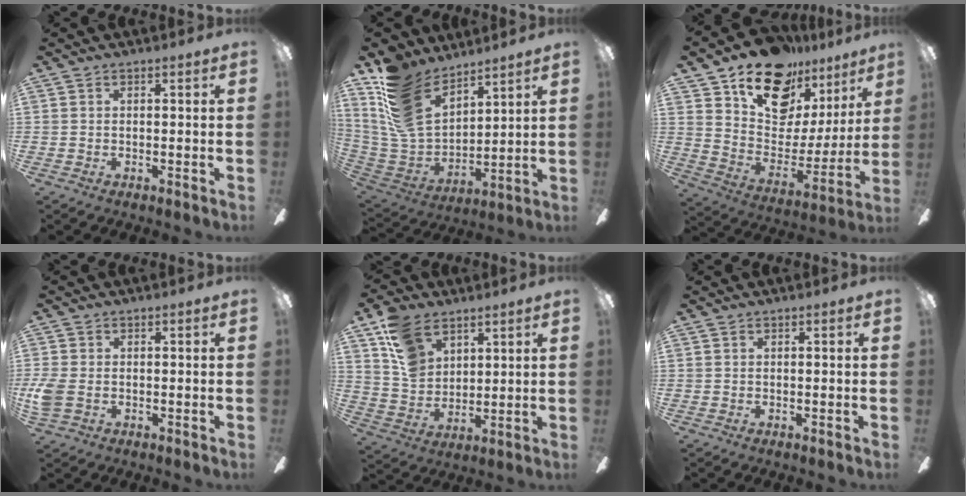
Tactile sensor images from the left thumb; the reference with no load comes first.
{"total": 17.6, "force": [11.0, 10.3, 9.0], "torque": [-0.224, -0.066, 0.210]}
{"total": 18.7, "force": [13.2, 10.6, 7.8], "torque": [-0.134, -0.090, 0.239]}
{"total": 4.7, "force": [-0.6, 3.3, 3.2], "torque": [-0.081, -0.001, -0.013]}
{"total": 12.3, "force": [7.5, 8.1, 5.5], "torque": [-0.112, -0.020, 0.150]}
{"total": 0.0}